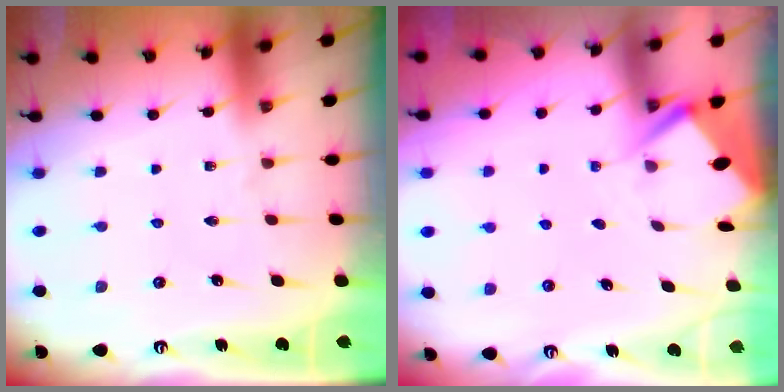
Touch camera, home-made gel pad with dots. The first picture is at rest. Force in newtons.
{"total": 2.8, "press": 2.8, "slide": 0.4}